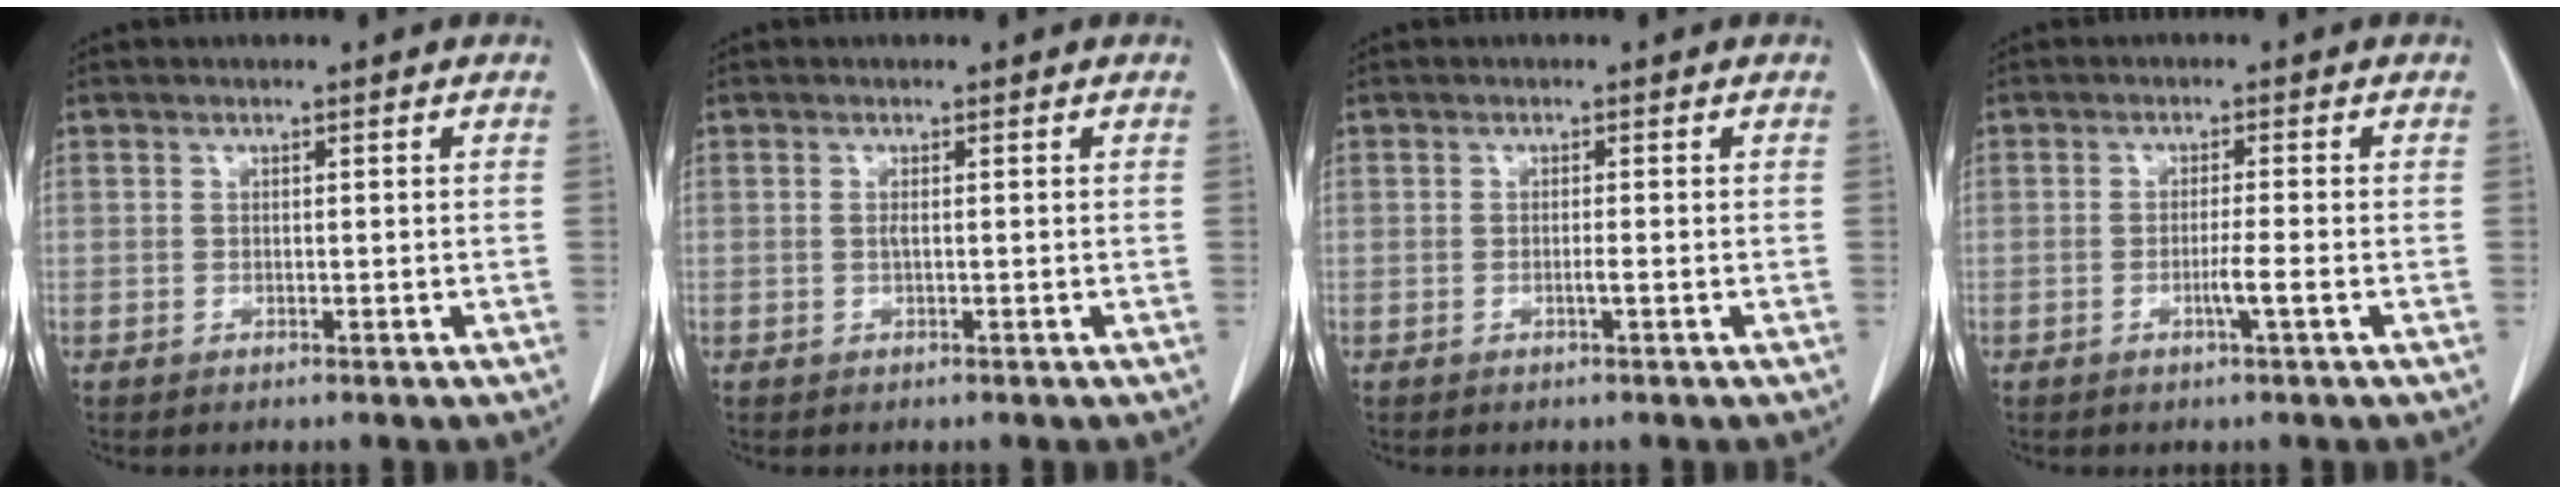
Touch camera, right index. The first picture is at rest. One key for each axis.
{"total": 0.5, "fx": 0.0, "fy": 0.0, "fz": 0.5, "tx": -0.013, "ty": -0.001, "tz": 0.000}
{"total": 0.8, "fx": -0.4, "fy": -0.2, "fz": 0.7, "tx": -0.013, "ty": 0.000, "tz": -0.008}
{"total": 2.6, "fx": -1.0, "fy": -0.5, "fz": 2.3, "tx": -0.043, "ty": -0.004, "tz": -0.019}